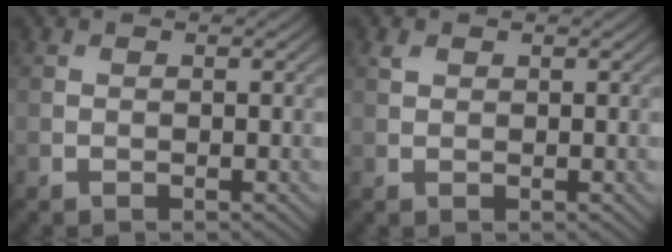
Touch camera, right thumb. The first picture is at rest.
{"total": 0.9, "force": [0.6, 0.5, 0.4], "torque": [-0.011, 0.000, 0.013]}